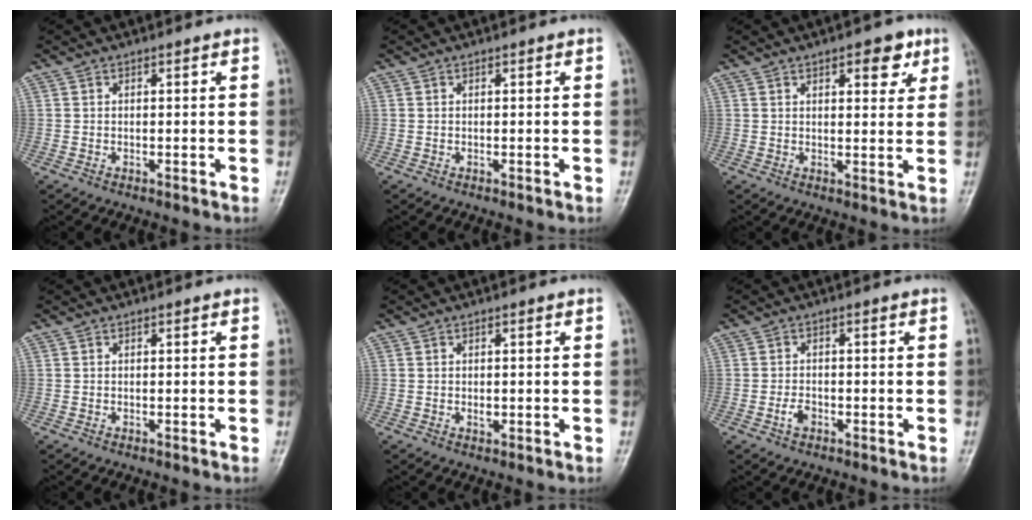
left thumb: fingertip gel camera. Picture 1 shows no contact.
{"total": 0.0}
{"total": 5.8, "force": [3.1, 2.6, 4.1], "torque": [-0.032, -0.012, 0.036]}
{"total": 0.0}
{"total": 1.1, "force": [0.0, 0.7, 0.8], "torque": [-0.010, -0.001, 0.001]}
{"total": 2.3, "force": [-1.1, 1.4, 1.5], "torque": [-0.026, 0.008, -0.021]}